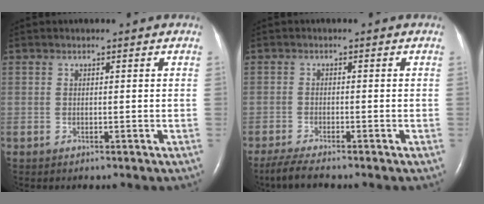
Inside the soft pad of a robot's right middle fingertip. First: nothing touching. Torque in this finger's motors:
{"motor_torque": [0.36, -0.34, 0.01, 0.03]}